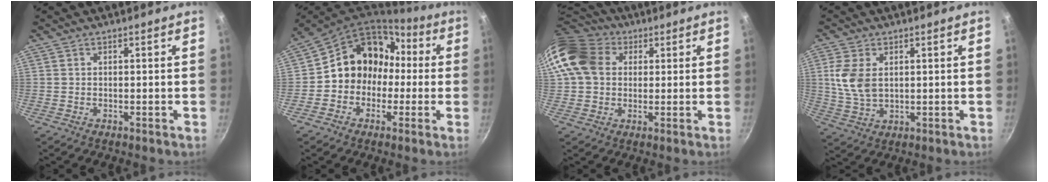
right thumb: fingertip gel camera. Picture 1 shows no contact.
{"total": 14.6, "force": [0.0, 12.6, 7.5], "torque": [-0.068, 0.057, -0.012]}
{"total": 15.3, "force": [4.2, 12.2, 8.2], "torque": [-0.155, 0.024, 0.064]}
{"total": 7.9, "force": [1.7, 4.9, 5.9], "torque": [-0.122, -0.009, 0.037]}